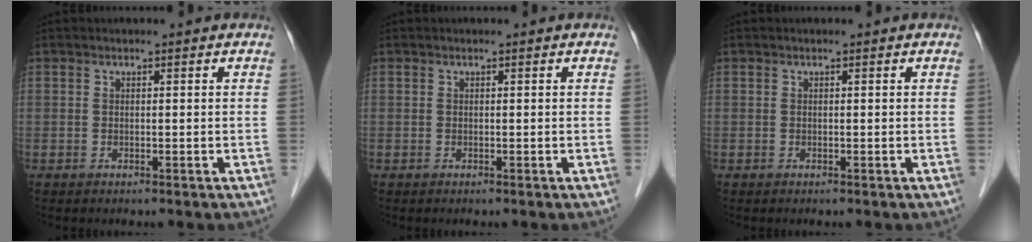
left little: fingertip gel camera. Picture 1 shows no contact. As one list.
[{"total": 0.0}, {"total": 0.0}]